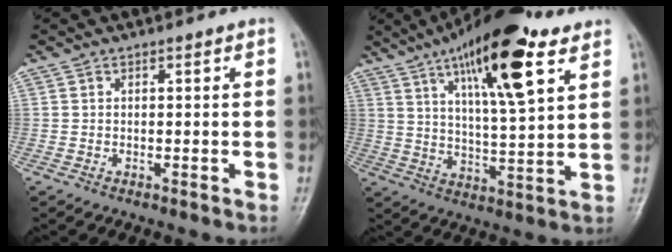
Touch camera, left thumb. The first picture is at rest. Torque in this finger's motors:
{"motor_torque": [0.38, 0.51, 1.82, -0.94, 0.20]}